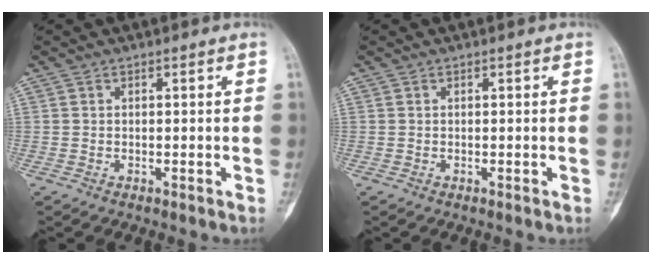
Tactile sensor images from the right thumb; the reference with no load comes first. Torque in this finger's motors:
{"motor_torque": [0.00, 0.00, 0.31, -0.21, 0.02]}